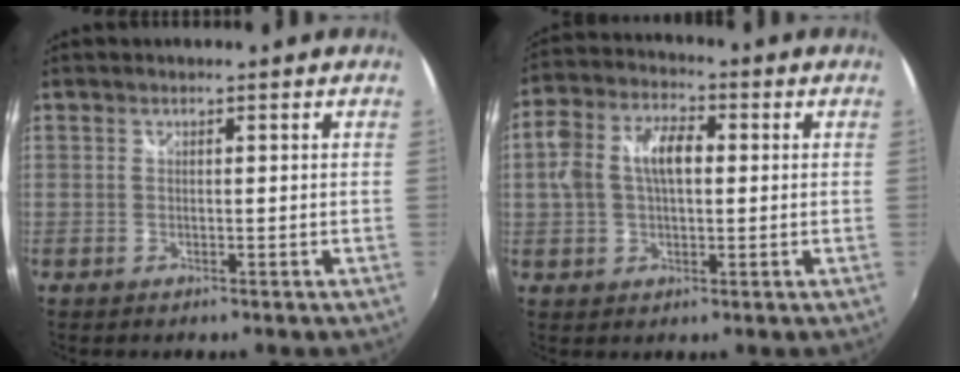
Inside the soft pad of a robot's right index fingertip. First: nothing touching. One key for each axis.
{"total": 9.8, "fx": 1.0, "fy": 6.0, "fz": 7.7, "tx": -0.156, "ty": 0.029, "tz": 0.019}